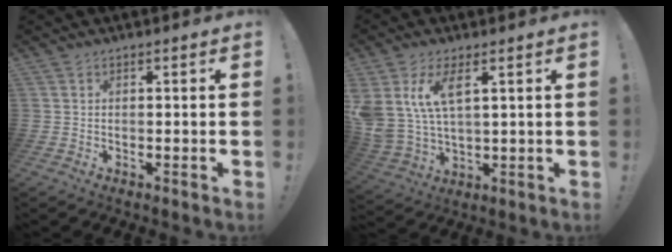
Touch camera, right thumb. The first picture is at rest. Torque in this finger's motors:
{"motor_torque": [0.60, 0.67, 1.41, 0.59, 0.36]}